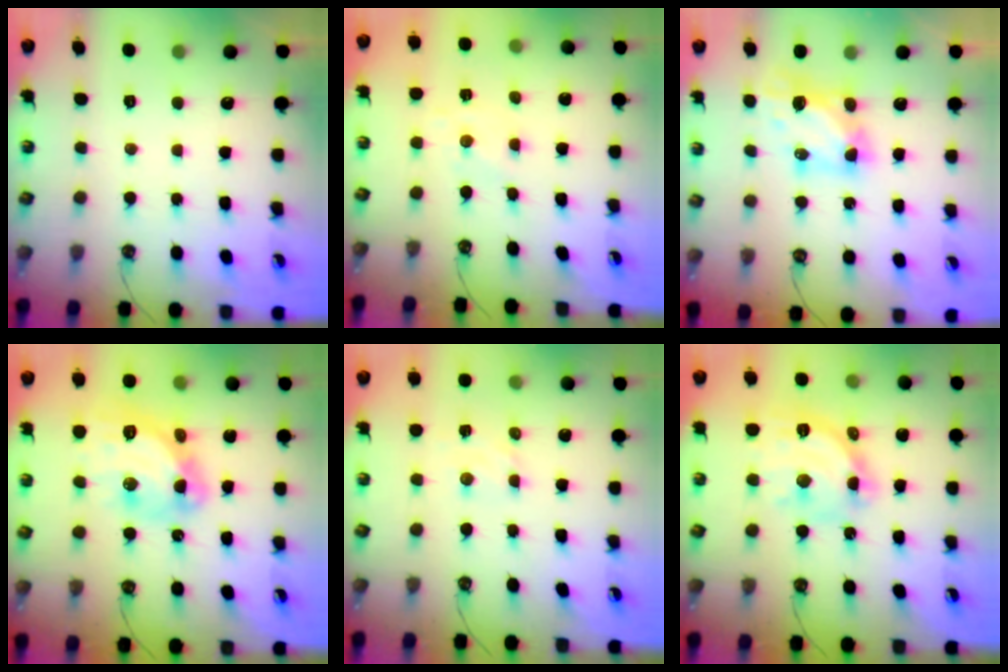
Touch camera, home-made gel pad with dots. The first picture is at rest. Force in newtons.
{"total": 0.7, "press": 0.7, "slide": 0.2}
{"total": 6.4, "press": 6.3, "slide": 0.6}
{"total": 15.3, "press": 15.2, "slide": 1.5}
{"total": 2.8, "press": 2.8, "slide": 0.3}
{"total": 16.0, "press": 16.0, "slide": 1.3}